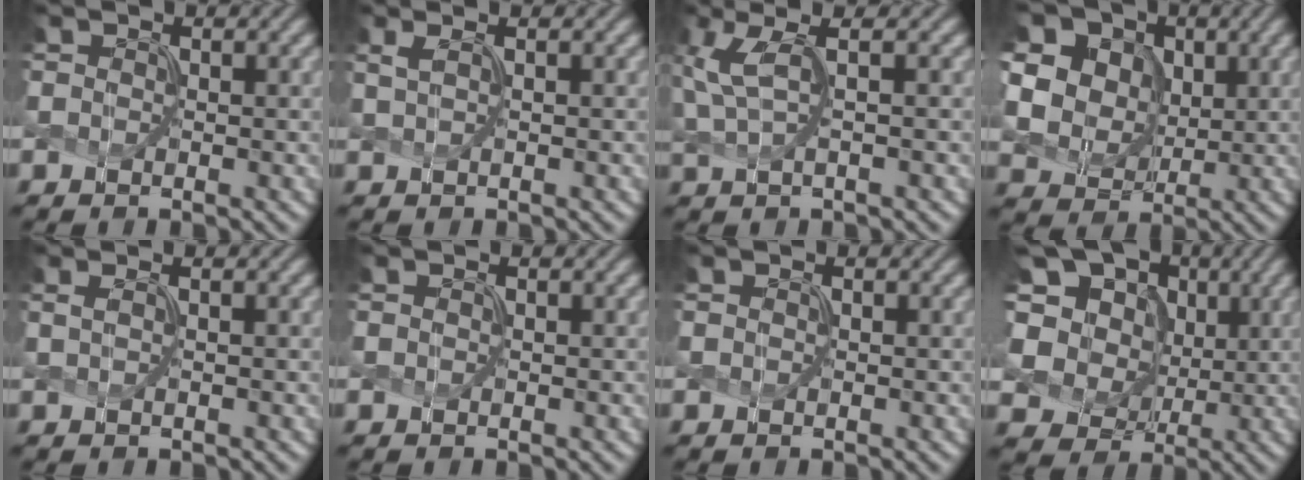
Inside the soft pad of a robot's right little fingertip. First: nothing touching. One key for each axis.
{"total": 2.6, "fx": 1.4, "fy": 1.3, "fz": 1.8, "tx": -0.022, "ty": 0.016, "tz": 0.005}
{"total": 3.1, "fx": 1.1, "fy": 0.6, "fz": 2.9, "tx": -0.081, "ty": 0.012, "tz": 0.035}
{"total": 13.6, "fx": 5.3, "fy": 11.2, "fz": 5.5, "tx": -0.169, "ty": 0.030, "tz": 0.112}
{"total": 2.1, "fx": 0.9, "fy": 1.0, "fz": 1.5, "tx": -0.013, "ty": 0.011, "tz": -0.007}
{"total": 0.0}
{"total": 0.0}
{"total": 11.6, "fx": 4.4, "fy": 9.2, "fz": 5.6, "tx": -0.130, "ty": 0.028, "tz": 0.070}